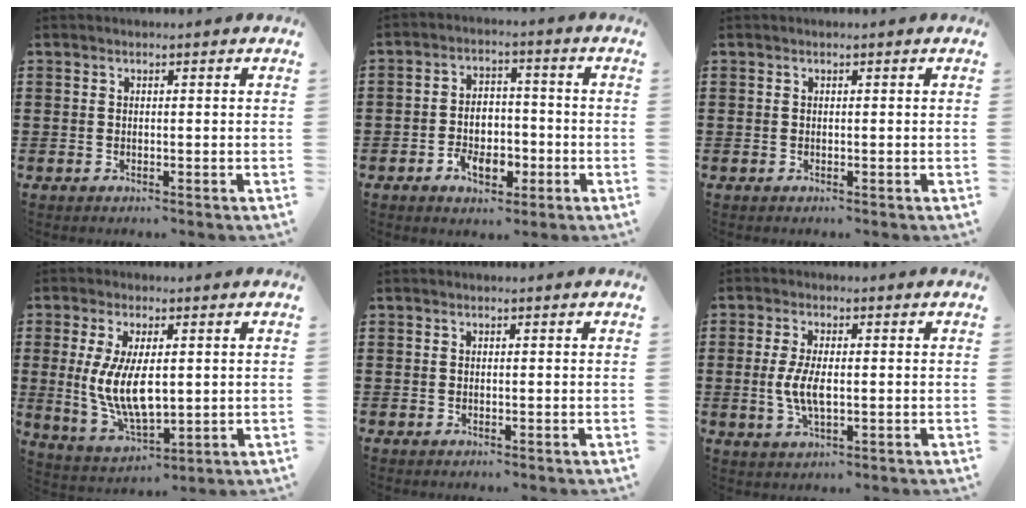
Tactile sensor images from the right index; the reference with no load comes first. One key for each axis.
{"total": 5.9, "fx": -2.3, "fy": 3.7, "fz": 3.9, "tx": -0.052, "ty": 0.004, "tz": -0.040}
{"total": 0.0}
{"total": 9.2, "fx": 0.6, "fy": 4.1, "fz": 8.2, "tx": -0.180, "ty": -0.002, "tz": 0.007}
{"total": 0.0}
{"total": 5.4, "fx": -0.4, "fy": 2.1, "fz": 5.0, "tx": -0.111, "ty": -0.005, "tz": -0.013}